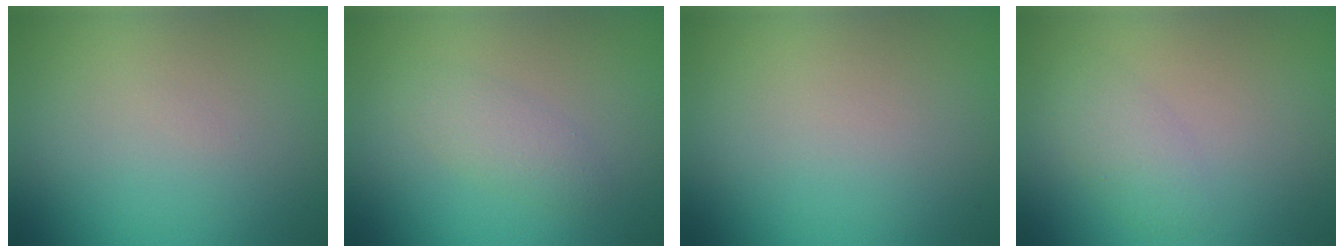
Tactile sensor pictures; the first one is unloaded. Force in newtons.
{"total": 3.2, "press": 3.2, "slide": 0.2}
{"total": 0.0}
{"total": 2.1, "press": 2.1, "slide": 0.1}